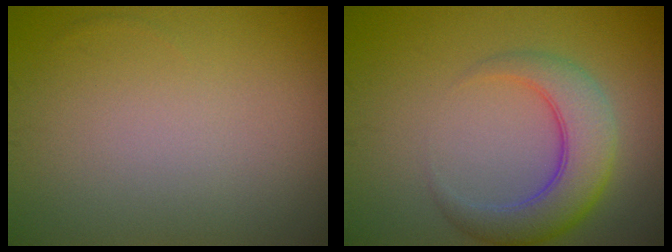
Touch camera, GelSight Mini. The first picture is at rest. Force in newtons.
{"total": 5.1, "press": 5.1, "slide": 0.1}